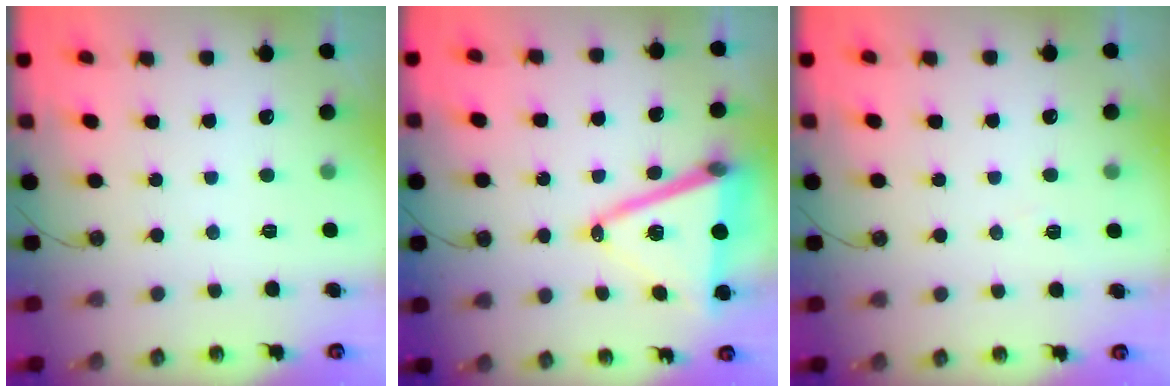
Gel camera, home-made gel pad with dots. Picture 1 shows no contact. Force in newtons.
{"total": 16.7, "press": 16.3, "slide": 3.7}
{"total": 5.6, "press": 3.4, "slide": 4.4}